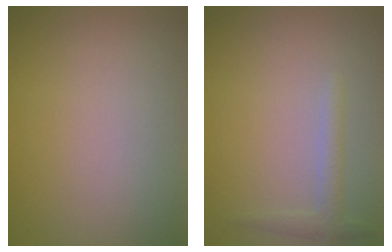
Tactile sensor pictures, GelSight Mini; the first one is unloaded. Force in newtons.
{"total": 1.5, "press": 1.5, "slide": 0.1}